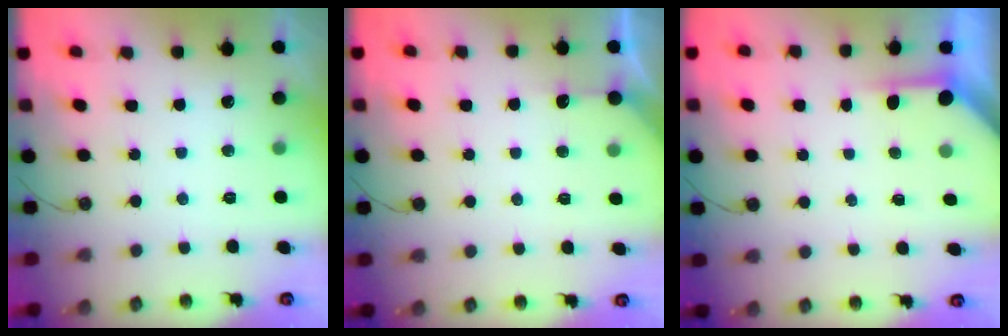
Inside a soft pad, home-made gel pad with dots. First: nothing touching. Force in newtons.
{"total": 3.2, "press": 3.2, "slide": 0.5}
{"total": 4.0, "press": 3.9, "slide": 0.3}